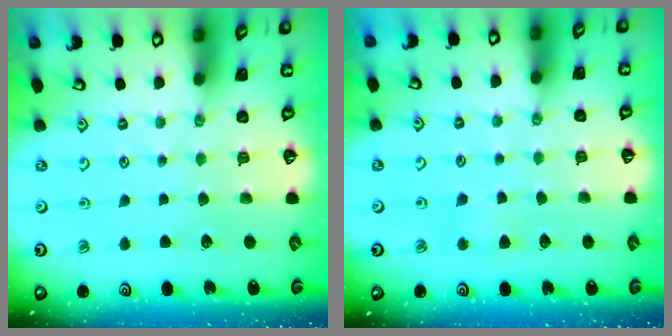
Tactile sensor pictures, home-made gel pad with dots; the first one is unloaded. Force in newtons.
{"total": 2.5, "press": 2.4, "slide": 0.7}